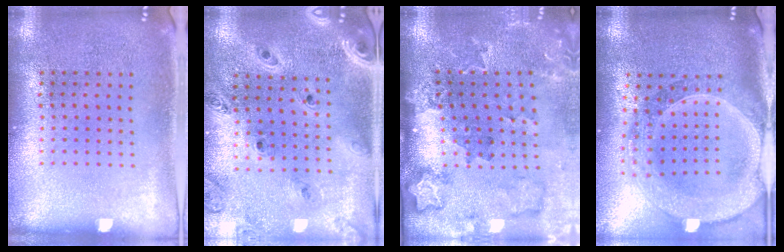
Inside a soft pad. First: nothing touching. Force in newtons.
{"total": 1.4, "press": 1.3, "slide": 0.2}
{"total": 2.1, "press": 2.0, "slide": 0.7}
{"total": 2.7, "press": 2.4, "slide": 1.4}